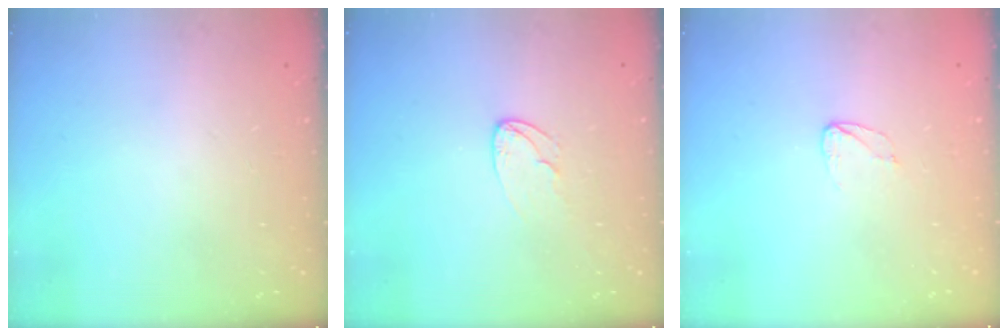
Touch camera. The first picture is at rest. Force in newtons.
{"total": 4.5, "press": 4.5, "slide": 0.4}
{"total": 4.1, "press": 4.1, "slide": 0.4}